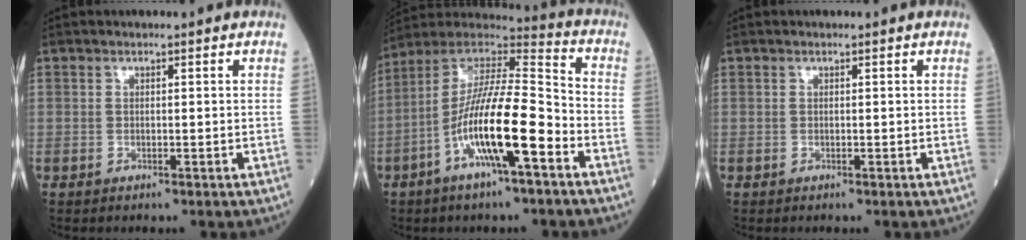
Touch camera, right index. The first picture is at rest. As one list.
[{"total": 16.5, "force": [-6.0, 2.4, 15.2], "torque": [-0.286, 0.003, -0.111]}, {"total": 0.0}]